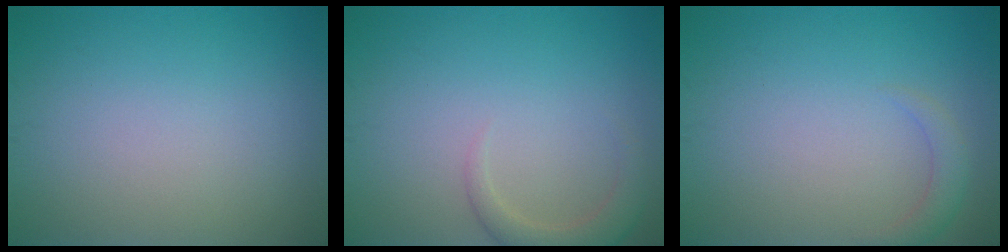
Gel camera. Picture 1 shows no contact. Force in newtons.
{"total": 2.4, "press": 2.4, "slide": 0.3}
{"total": 1.5, "press": 1.4, "slide": 0.2}